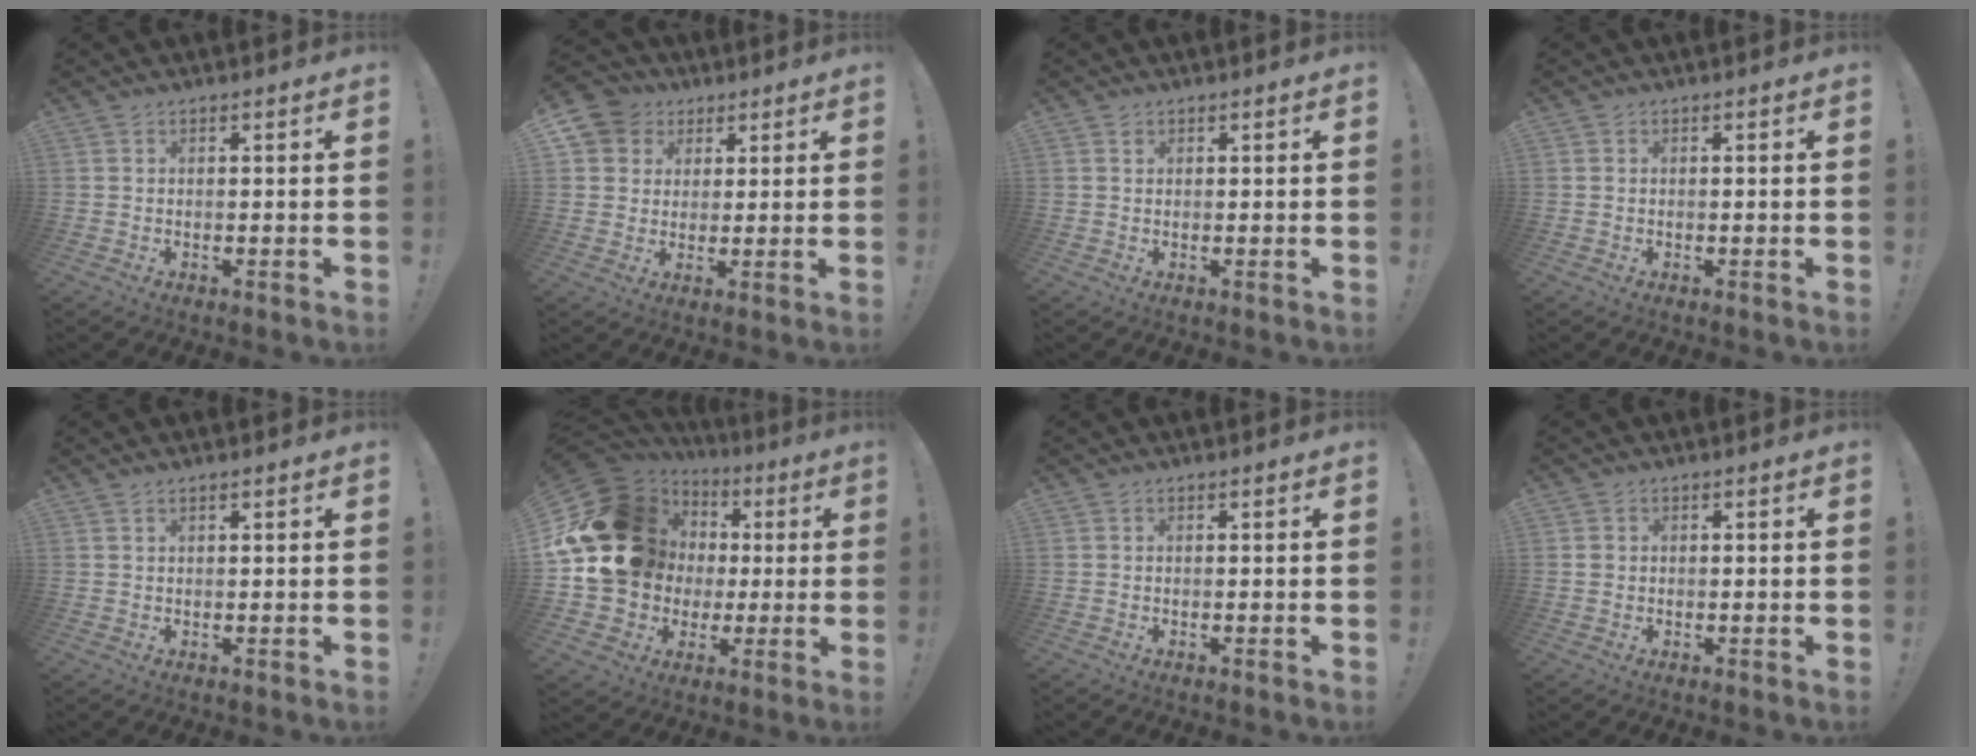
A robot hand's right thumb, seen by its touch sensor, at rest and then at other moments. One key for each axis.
{"total": 7.9, "fx": 2.8, "fy": 7.2, "fz": 1.8, "tx": -0.026, "ty": -0.011, "tz": 0.058}
{"total": 0.6, "fx": 0.4, "fy": 0.4, "fz": 0.1, "tx": 0.007, "ty": -0.004, "tz": 0.007}
{"total": 0.0}
{"total": 0.7, "fx": 0.5, "fy": 0.1, "fz": 0.4, "tx": -0.007, "ty": 0.000, "tz": 0.009}
{"total": 23.1, "fx": 4.2, "fy": 19.5, "fz": 11.7, "tx": -0.190, "ty": -0.024, "tz": 0.128}
{"total": 0.0}
{"total": 1.4, "fx": 0.1, "fy": 1.3, "fz": 0.5, "tx": -0.009, "ty": 0.005, "tz": 0.001}